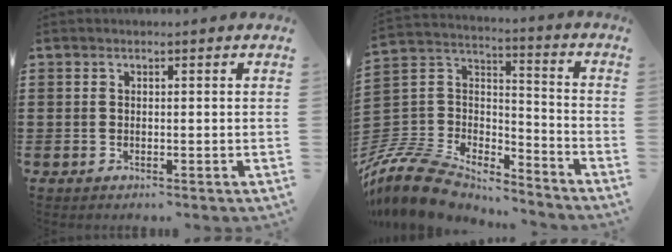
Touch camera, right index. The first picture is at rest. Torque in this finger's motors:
{"motor_torque": [-0.79, 1.35, -0.60, -0.21]}